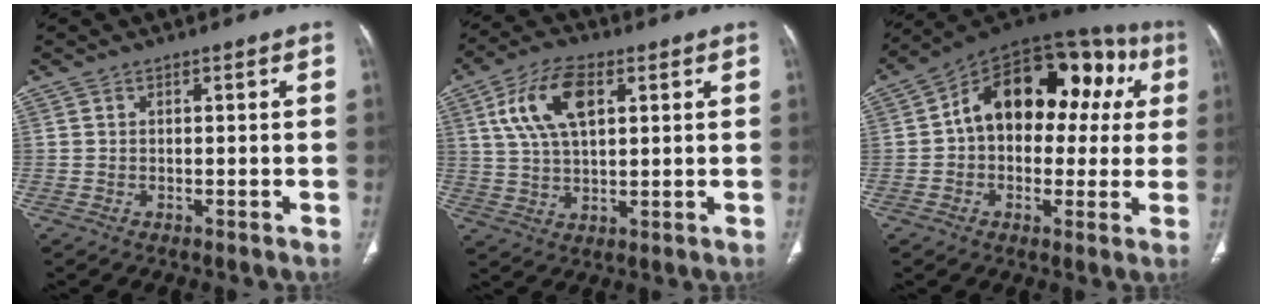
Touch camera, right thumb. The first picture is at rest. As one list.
[{"total": 11.4, "force": [4.0, 5.7, 9.0], "torque": [-0.175, 0.002, 0.076]}, {"total": 22.1, "force": [4.0, 13.9, 16.6], "torque": [-0.196, 0.051, 0.048]}]